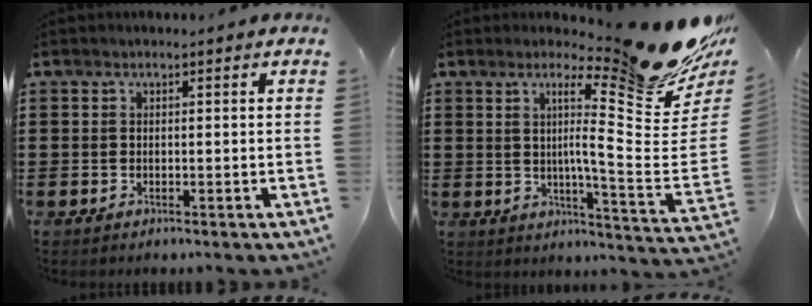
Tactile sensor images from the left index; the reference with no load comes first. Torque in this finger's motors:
{"motor_torque": [0.24, -0.32, 0.48, 0.04]}